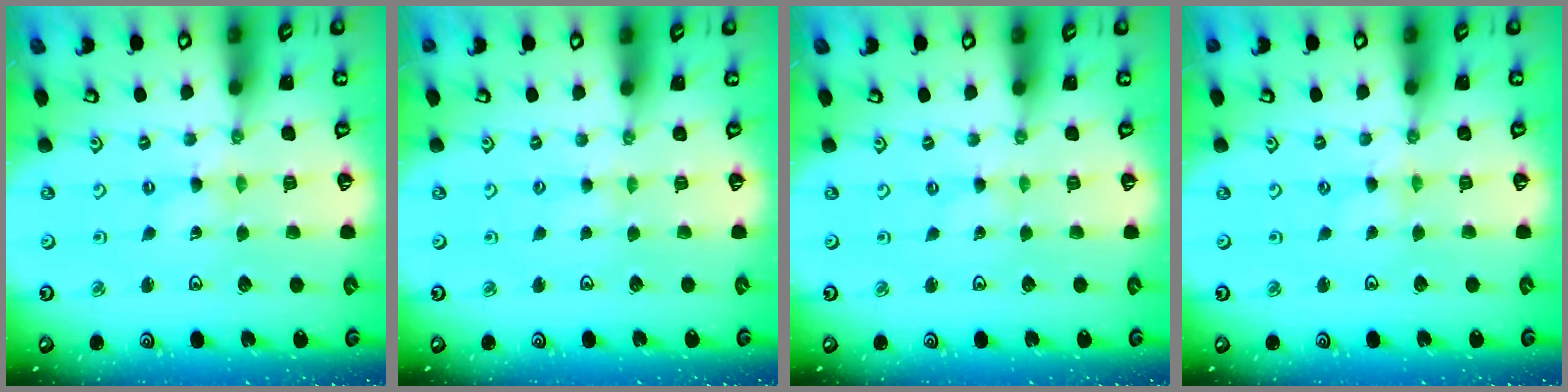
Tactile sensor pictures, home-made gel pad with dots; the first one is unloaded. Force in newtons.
{"total": 2.1, "press": 2.0, "slide": 0.3}
{"total": 0.0}
{"total": 0.0}